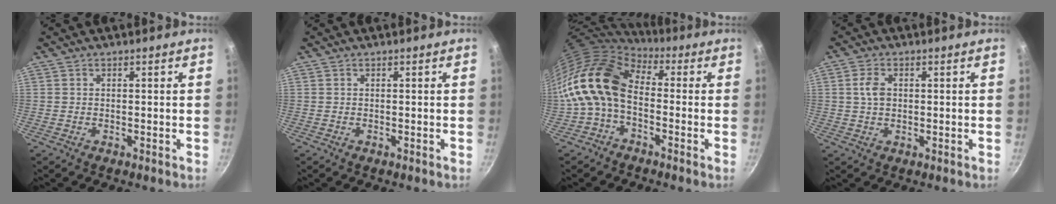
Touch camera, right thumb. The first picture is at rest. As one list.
[{"total": 0.0}, {"total": 13.2, "force": [-1.4, 8.9, 9.7], "torque": [-0.167, 0.033, -0.043]}, {"total": 3.8, "force": [0.6, 2.6, 2.7], "torque": [-0.047, 0.004, 0.009]}]